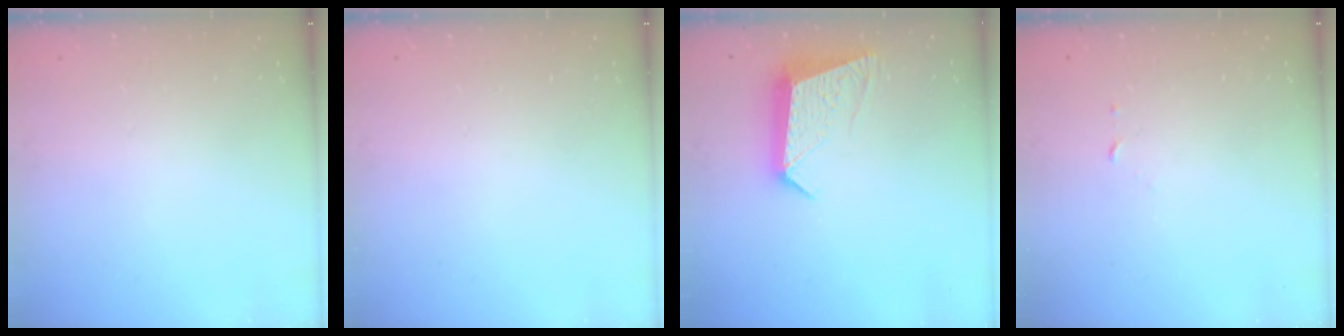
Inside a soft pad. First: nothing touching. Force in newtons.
{"total": 0.0}
{"total": 10.5, "press": 10.5, "slide": 1.0}
{"total": 2.5, "press": 2.5, "slide": 0.2}